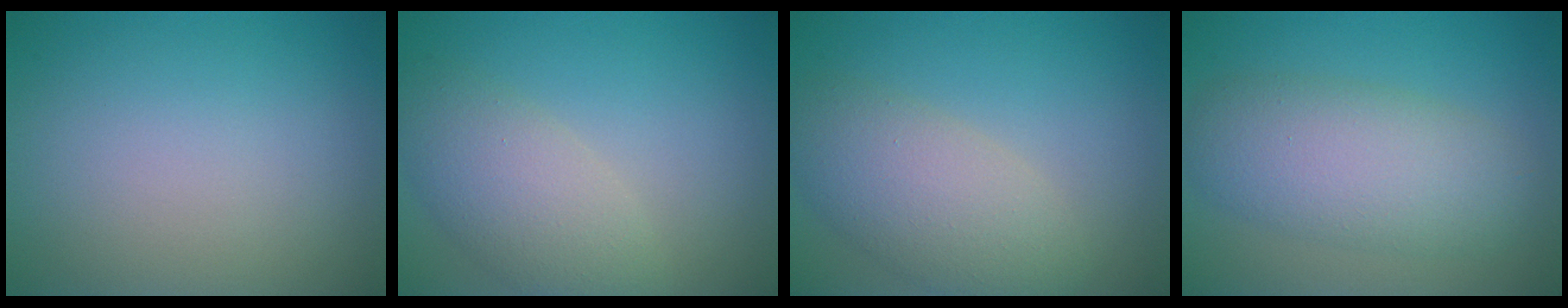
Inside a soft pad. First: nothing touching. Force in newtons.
{"total": 4.7, "press": 4.6, "slide": 0.5}
{"total": 5.6, "press": 5.6, "slide": 0.3}
{"total": 6.4, "press": 6.4, "slide": 0.5}